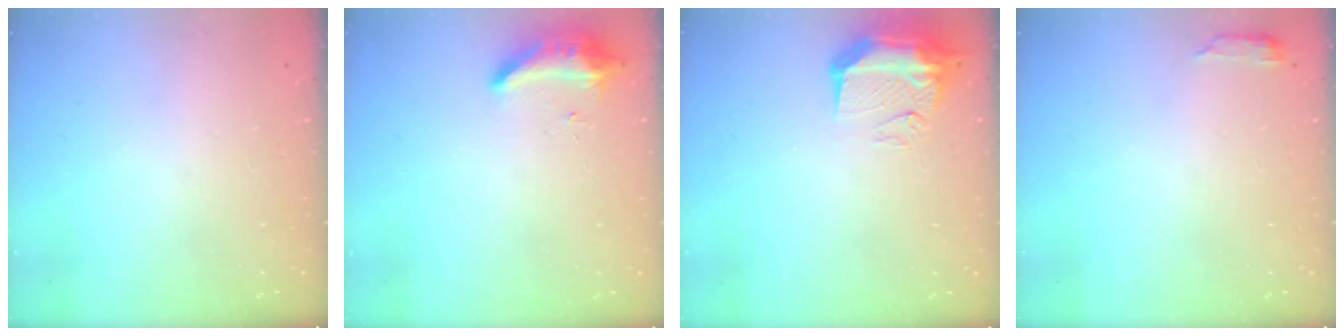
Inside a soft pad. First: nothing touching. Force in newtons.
{"total": 9.1, "press": 8.8, "slide": 2.4}
{"total": 11.0, "press": 10.9, "slide": 1.1}
{"total": 2.6, "press": 2.6, "slide": 0.5}